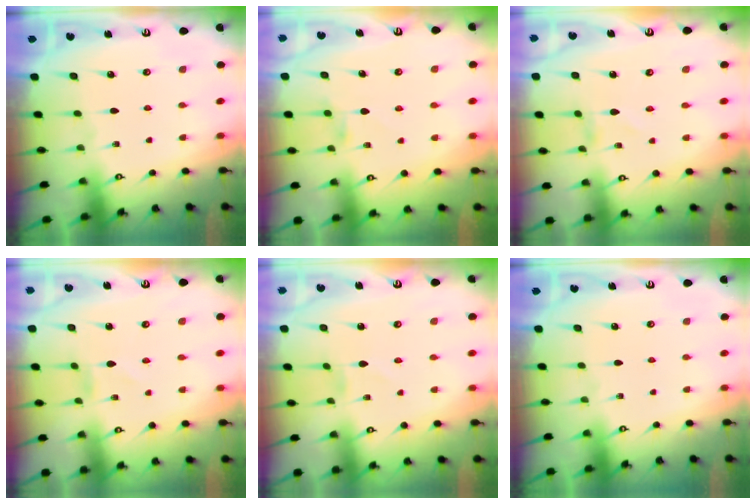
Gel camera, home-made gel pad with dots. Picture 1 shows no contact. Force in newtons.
{"total": 2.0, "press": 2.0, "slide": 0.4}
{"total": 1.3, "press": 1.3, "slide": 0.0}
{"total": 0.8, "press": 0.8, "slide": 0.1}
{"total": 0.9, "press": 0.8, "slide": 0.1}
{"total": 0.0}